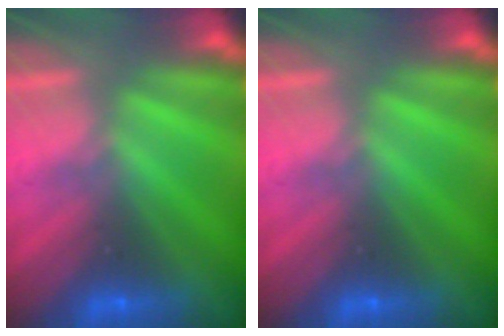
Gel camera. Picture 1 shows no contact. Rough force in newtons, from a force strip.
{"total": 0.0}